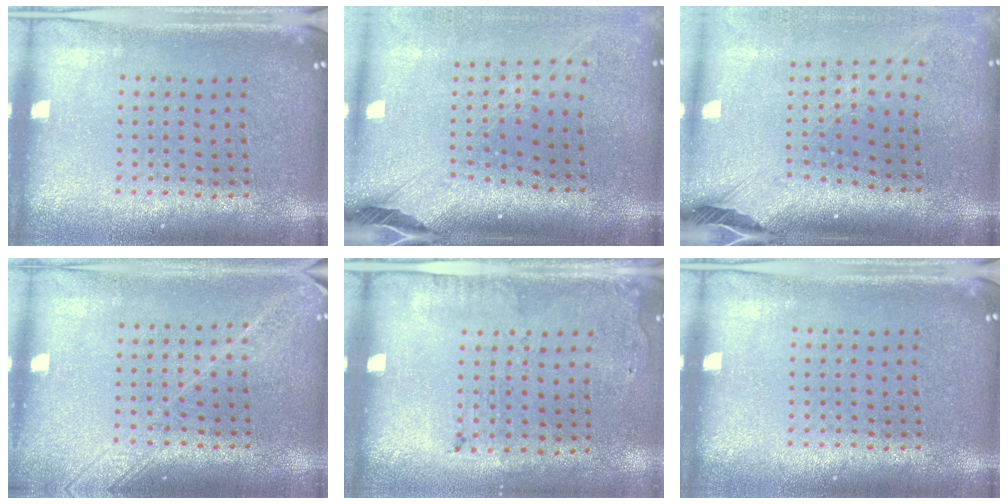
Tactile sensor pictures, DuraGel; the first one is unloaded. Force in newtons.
{"total": 2.7, "press": 2.0, "slide": 1.8}
{"total": 2.6, "press": 1.8, "slide": 1.8}
{"total": 1.8, "press": 1.5, "slide": 1.0}
{"total": 1.8, "press": 1.2, "slide": 1.4}
{"total": 0.0}